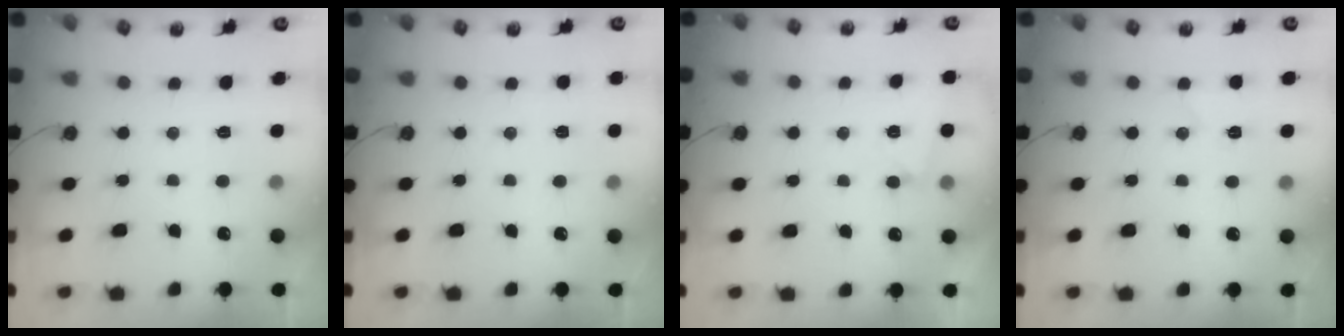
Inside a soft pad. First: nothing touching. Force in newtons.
{"total": 10.2, "press": 2.1, "slide": 10.0}
{"total": 3.8, "press": 2.9, "slide": 2.4}
{"total": 5.3, "press": 5.1, "slide": 1.5}